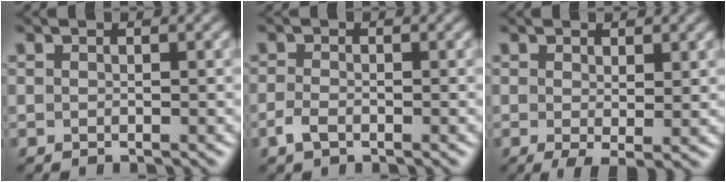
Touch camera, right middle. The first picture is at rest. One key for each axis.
{"total": 1.4, "fx": -0.8, "fy": 0.7, "fz": 1.0, "tx": -0.025, "ty": -0.002, "tz": -0.018}
{"total": 1.9, "fx": 0.1, "fy": 0.5, "fz": 1.8, "tx": -0.032, "ty": -0.008, "tz": 0.005}